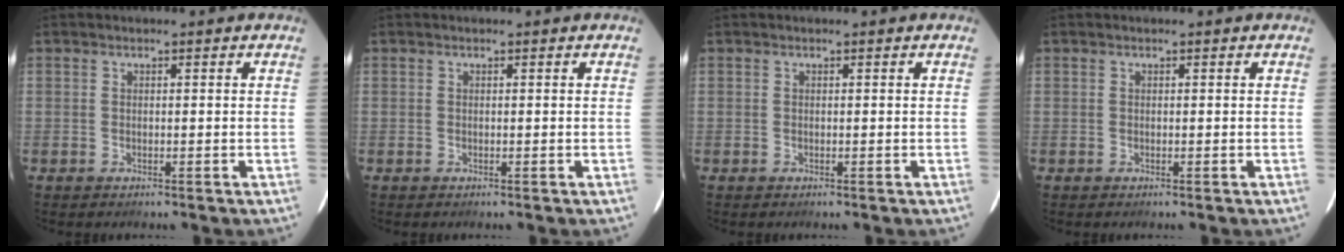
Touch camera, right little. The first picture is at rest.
{"total": 0.0}
{"total": 0.0}
{"total": 0.0}